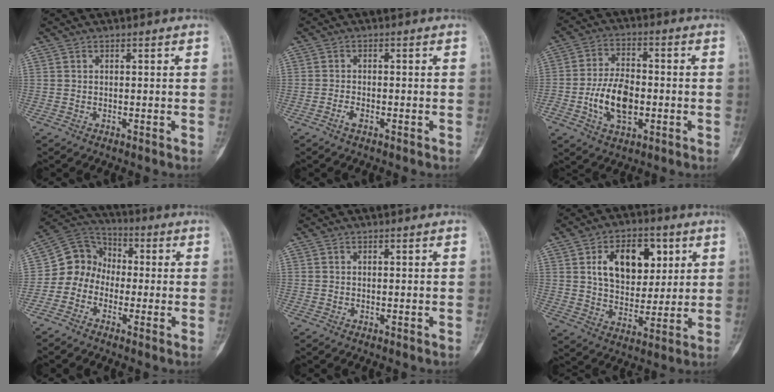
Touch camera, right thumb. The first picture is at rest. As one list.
[{"total": 1.7, "force": [-1.0, 0.7, 1.2], "torque": [-0.029, 0.005, -0.021]}, {"total": 10.8, "force": [-2.4, 6.3, 8.4], "torque": [-0.143, 0.015, -0.043]}, {"total": 8.5, "force": [-2.0, 7.7, 3.0], "torque": [-0.024, 0.059, -0.054]}, {"total": 0.0}, {"total": 14.5, "force": [4.8, 9.5, 9.8], "torque": [-0.110, -0.012, 0.083]}]